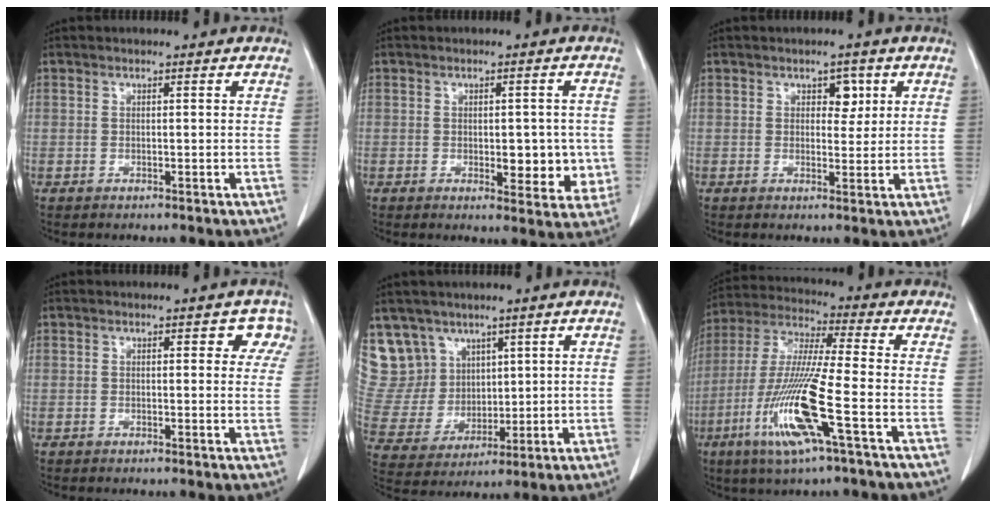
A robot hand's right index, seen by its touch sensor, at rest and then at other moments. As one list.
[{"total": 6.6, "force": [-0.8, 3.3, 5.6], "torque": [-0.049, 0.000, -0.001]}, {"total": 2.9, "force": [1.2, 1.8, 1.9], "torque": [-0.019, 0.004, 0.016]}, {"total": 3.2, "force": [1.4, 1.9, 2.1], "torque": [0.000, 0.010, 0.006]}, {"total": 11.2, "force": [7.5, 8.3, 0.9], "torque": [-0.035, 0.036, 0.171]}, {"total": 14.7, "force": [-5.4, -0.2, 13.7], "torque": [-0.286, -0.019, -0.109]}]